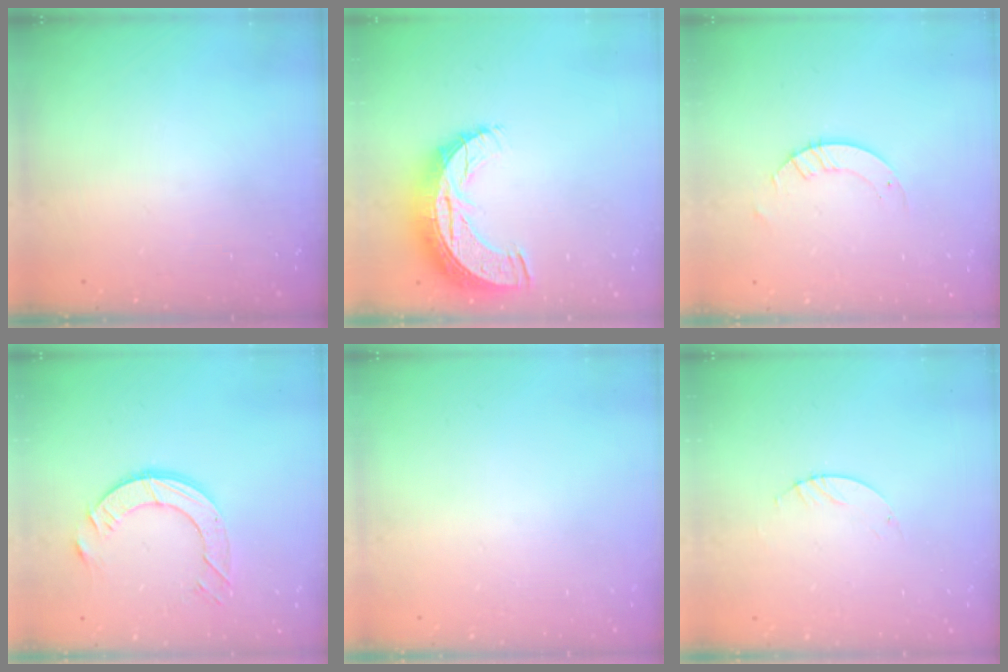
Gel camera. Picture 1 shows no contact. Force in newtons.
{"total": 11.6, "press": 11.6, "slide": 0.7}
{"total": 3.2, "press": 3.2, "slide": 0.3}
{"total": 9.5, "press": 9.5, "slide": 1.0}
{"total": 0.0}
{"total": 0.9, "press": 0.8, "slide": 0.2}